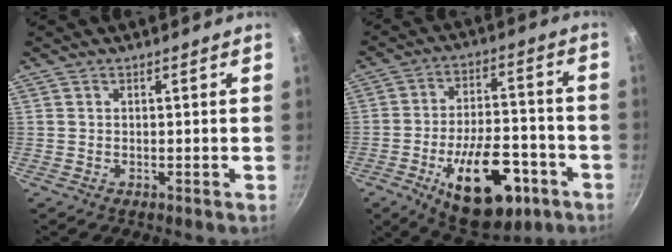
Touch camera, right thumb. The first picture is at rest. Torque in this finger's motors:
{"motor_torque": [0.85, 0.73, 1.70, -1.09, 0.27]}